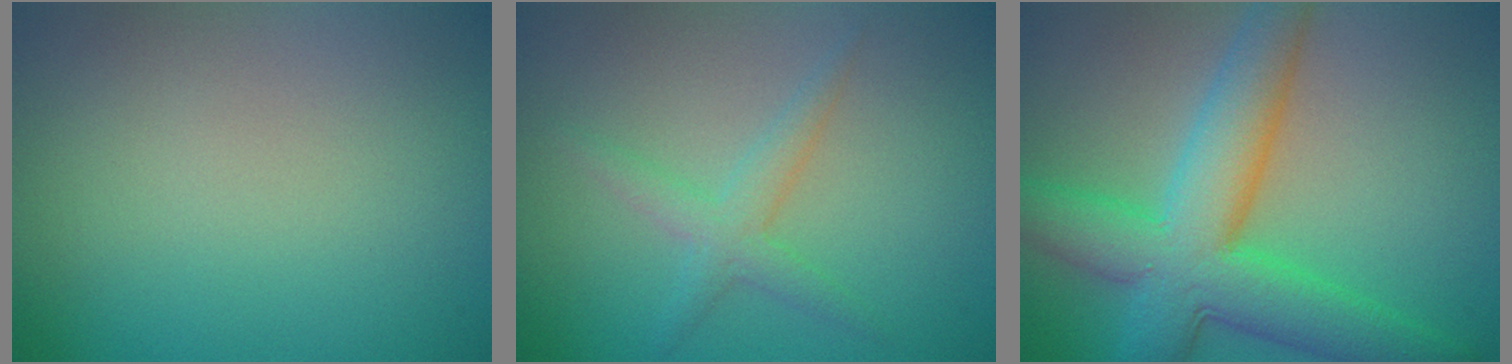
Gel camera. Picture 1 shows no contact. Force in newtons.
{"total": 2.2, "press": 2.2, "slide": 0.1}
{"total": 9.0, "press": 9.0, "slide": 0.3}